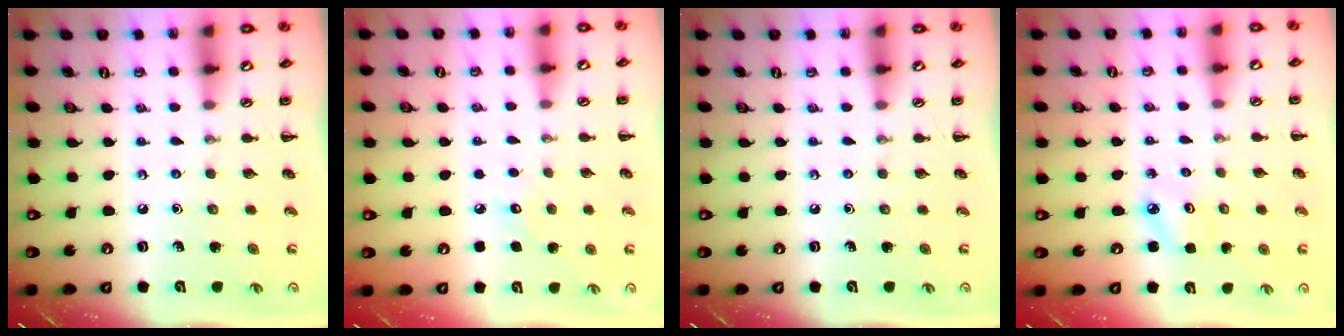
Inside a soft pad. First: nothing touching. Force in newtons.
{"total": 5.0, "press": 4.8, "slide": 1.2}
{"total": 0.0}
{"total": 2.8, "press": 2.7, "slide": 0.6}